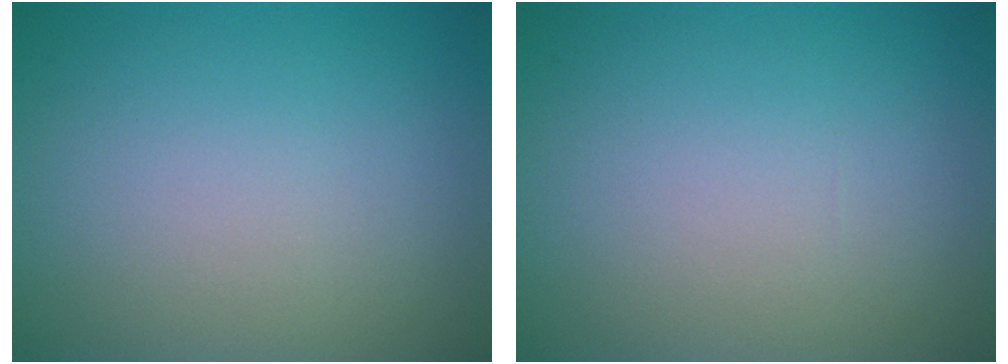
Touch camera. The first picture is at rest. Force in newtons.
{"total": 0.0}